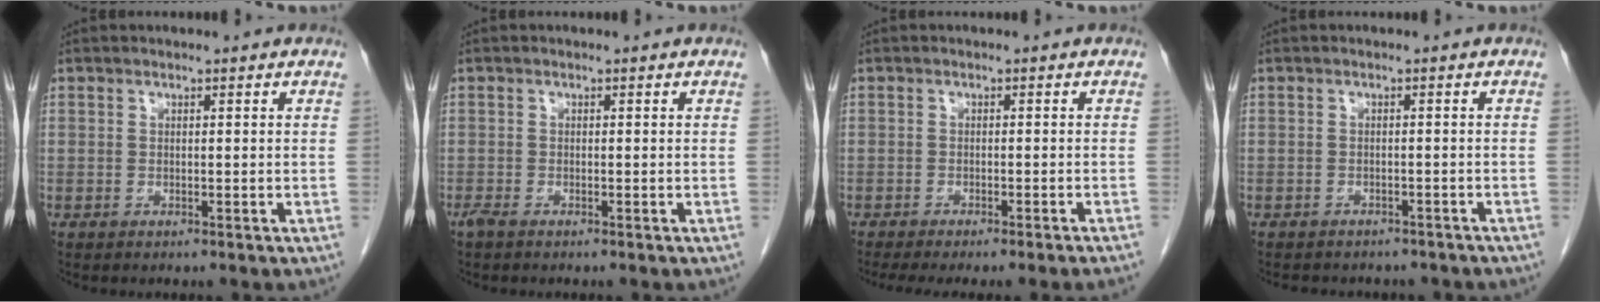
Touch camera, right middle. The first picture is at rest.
{"total": 0.9, "force": [-0.8, 0.1, 0.5], "torque": [-0.019, -0.004, -0.016]}
{"total": 8.5, "force": [-7.3, -0.8, 4.3], "torque": [-0.034, -0.013, -0.101]}
{"total": 8.8, "force": [-7.6, 3.5, 2.7], "torque": [-0.044, 0.008, -0.080]}